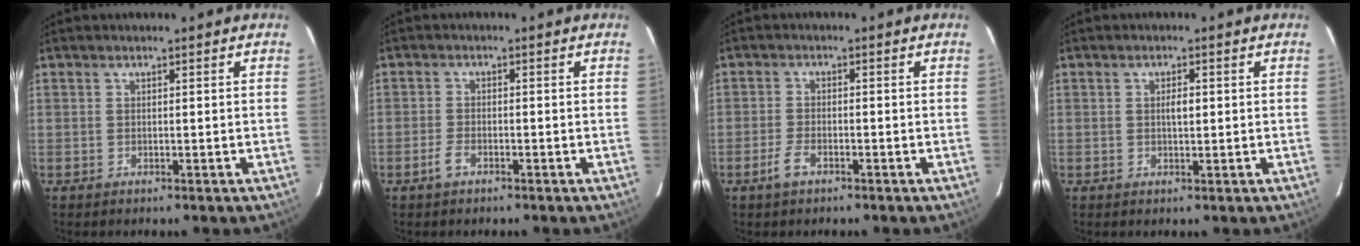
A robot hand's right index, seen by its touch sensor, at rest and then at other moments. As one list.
[{"total": 1.8, "force": [-1.1, 0.7, 1.3], "torque": [-0.032, -0.001, -0.020]}, {"total": 2.7, "force": [-1.7, 0.9, 1.9], "torque": [-0.045, -0.001, -0.031]}, {"total": 1.7, "force": [0.2, 0.6, 1.6], "torque": [-0.030, 0.002, 0.004]}]